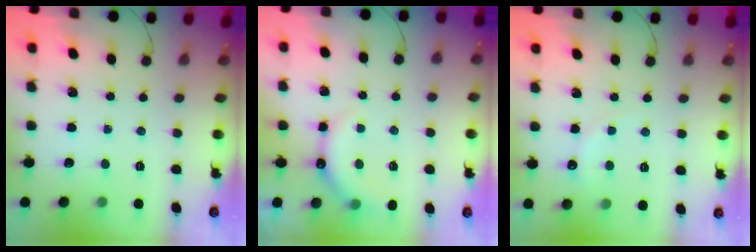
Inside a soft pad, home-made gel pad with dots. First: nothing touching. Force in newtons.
{"total": 6.4, "press": 6.4, "slide": 0.4}
{"total": 5.4, "press": 5.2, "slide": 1.5}